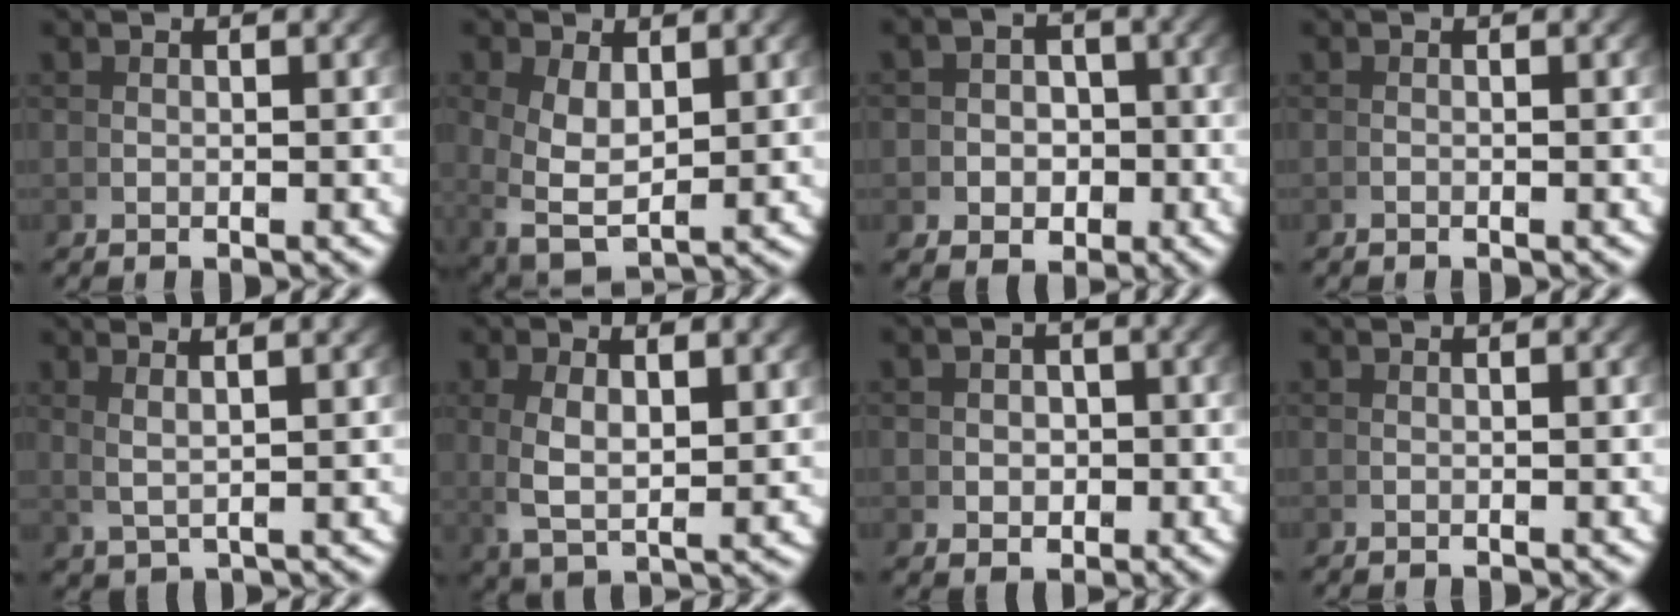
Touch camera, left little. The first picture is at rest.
{"total": 5.6, "force": [-0.5, 3.8, 4.1], "torque": [-0.105, -0.038, 0.017]}
{"total": 4.6, "force": [-1.2, 3.9, 2.1], "torque": [-0.020, -0.014, -0.020]}
{"total": 0.6, "force": [-0.3, -0.5, -0.1], "torque": [0.001, 0.002, -0.006]}
{"total": 4.0, "force": [2.8, 0.5, 2.9], "torque": [-0.038, 0.015, 0.052]}
{"total": 5.0, "force": [1.3, 2.1, 4.3], "torque": [-0.099, -0.004, 0.039]}
{"total": 2.4, "force": [-0.3, 2.0, 1.3], "torque": [-0.008, -0.006, -0.002]}
{"total": 0.0}